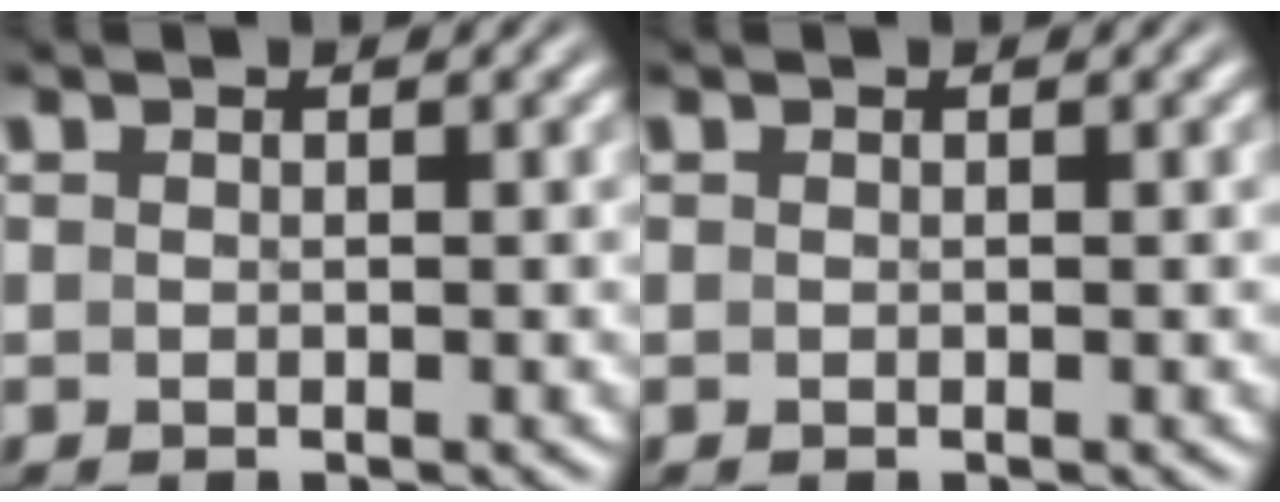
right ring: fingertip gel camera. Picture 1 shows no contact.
{"total": 0.0}